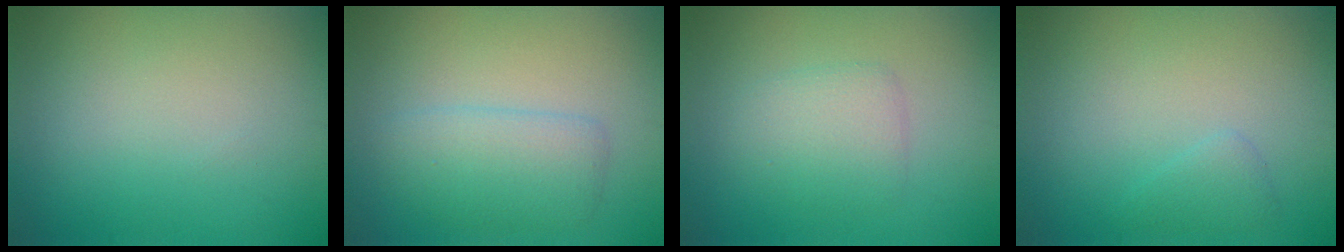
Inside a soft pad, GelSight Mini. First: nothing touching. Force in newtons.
{"total": 3.1, "press": 3.0, "slide": 0.1}
{"total": 2.3, "press": 2.3, "slide": 0.1}
{"total": 1.1, "press": 1.1, "slide": 0.1}